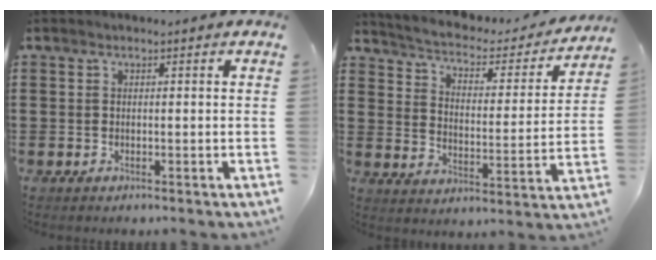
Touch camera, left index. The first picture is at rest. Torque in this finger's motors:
{"motor_torque": [0.94, -1.20, 0.03, -0.09]}